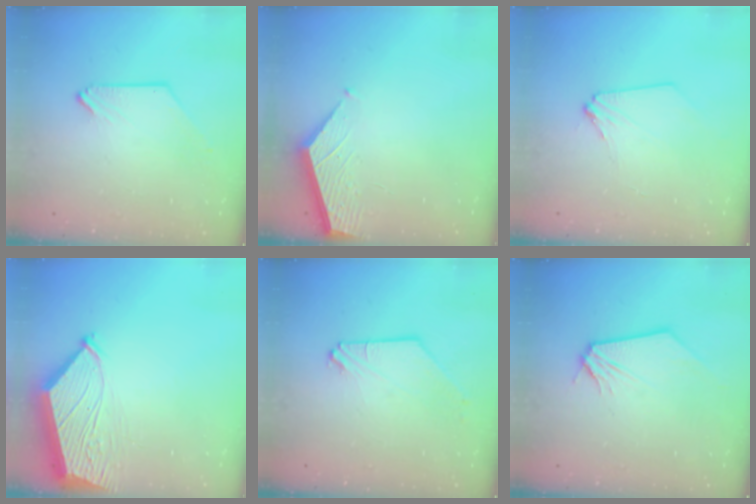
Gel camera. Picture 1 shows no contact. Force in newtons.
{"total": 2.2, "press": 2.2, "slide": 0.2}
{"total": 2.6, "press": 2.5, "slide": 0.4}
{"total": 7.1, "press": 7.1, "slide": 0.8}
{"total": 0.0}
{"total": 0.0}